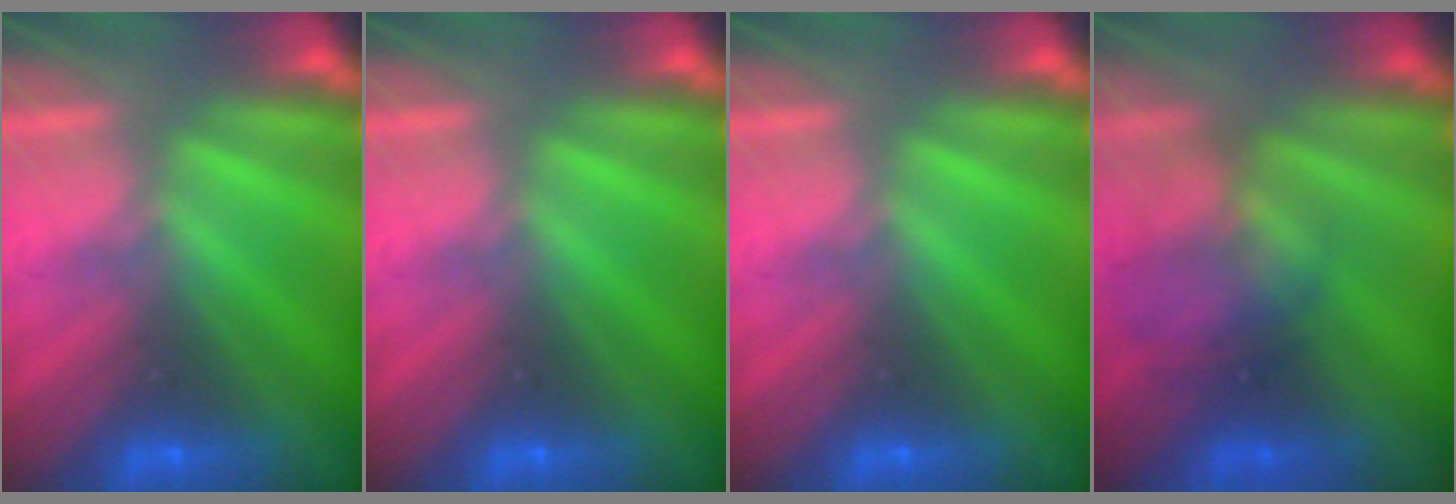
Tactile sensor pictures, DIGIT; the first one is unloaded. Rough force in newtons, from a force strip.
{"total": 0.0}
{"total": 0.0}
{"total": 2.3}